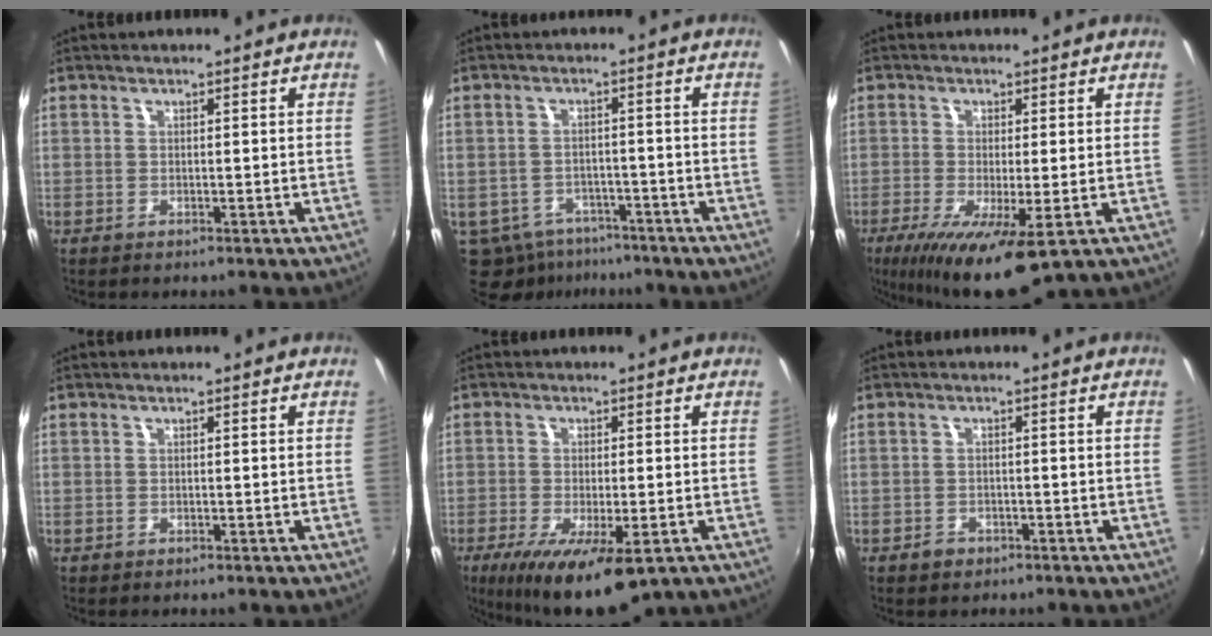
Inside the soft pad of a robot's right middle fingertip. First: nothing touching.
{"total": 11.3, "force": [-7.4, 7.4, 4.4], "torque": [-0.122, -0.012, -0.100]}
{"total": 11.0, "force": [-5.0, 2.1, 9.5], "torque": [-0.190, -0.042, -0.080]}
{"total": 0.0}
{"total": 12.3, "force": [-6.8, 3.8, 9.5], "torque": [-0.183, -0.045, -0.103]}
{"total": 1.8, "force": [-1.1, 1.4, 0.2], "torque": [-0.007, 0.002, -0.014]}